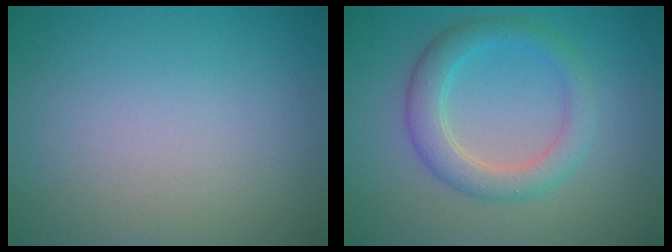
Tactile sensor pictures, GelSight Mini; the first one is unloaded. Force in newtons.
{"total": 3.7, "press": 3.7, "slide": 0.2}